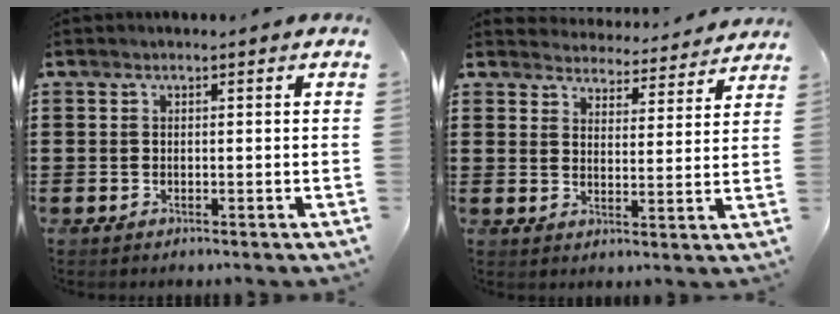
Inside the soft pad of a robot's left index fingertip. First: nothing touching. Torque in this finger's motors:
{"motor_torque": [0.92, -1.22, 0.13, -0.07]}